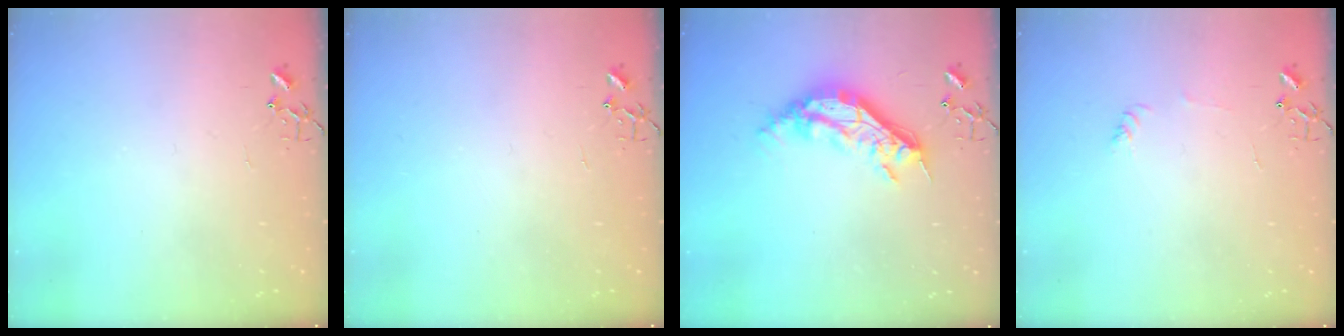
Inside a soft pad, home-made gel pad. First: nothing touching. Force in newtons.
{"total": 0.0}
{"total": 16.8, "press": 16.8, "slide": 0.3}
{"total": 3.6, "press": 3.6, "slide": 0.4}